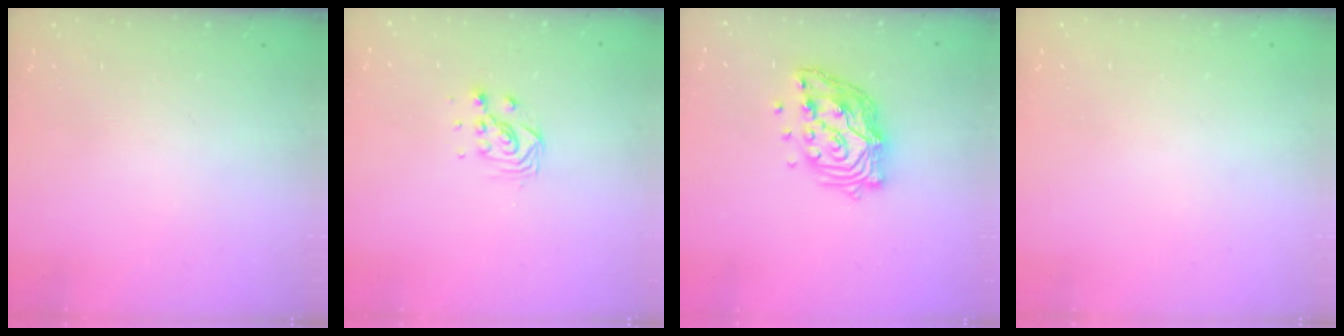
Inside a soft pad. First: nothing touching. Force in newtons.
{"total": 4.3, "press": 4.2, "slide": 0.3}
{"total": 13.5, "press": 13.5, "slide": 1.2}
{"total": 0.0}